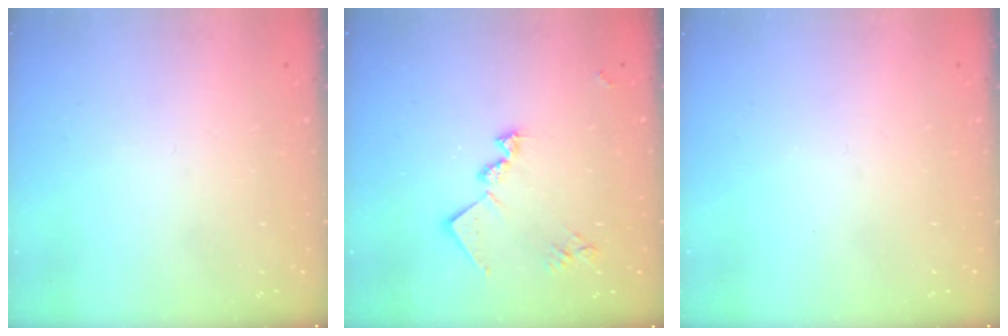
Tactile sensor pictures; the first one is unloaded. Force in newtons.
{"total": 13.0, "press": 13.0, "slide": 0.3}
{"total": 0.0}